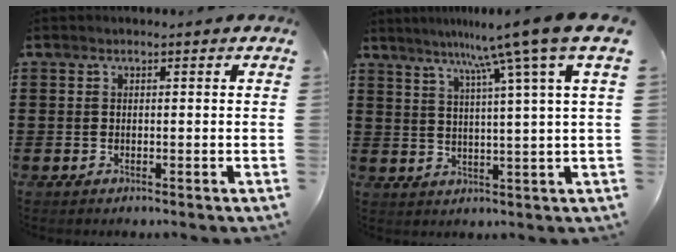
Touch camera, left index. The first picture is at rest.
{"total": 8.8, "force": [5.7, -2.3, 6.4], "torque": [-0.133, -0.022, 0.082]}